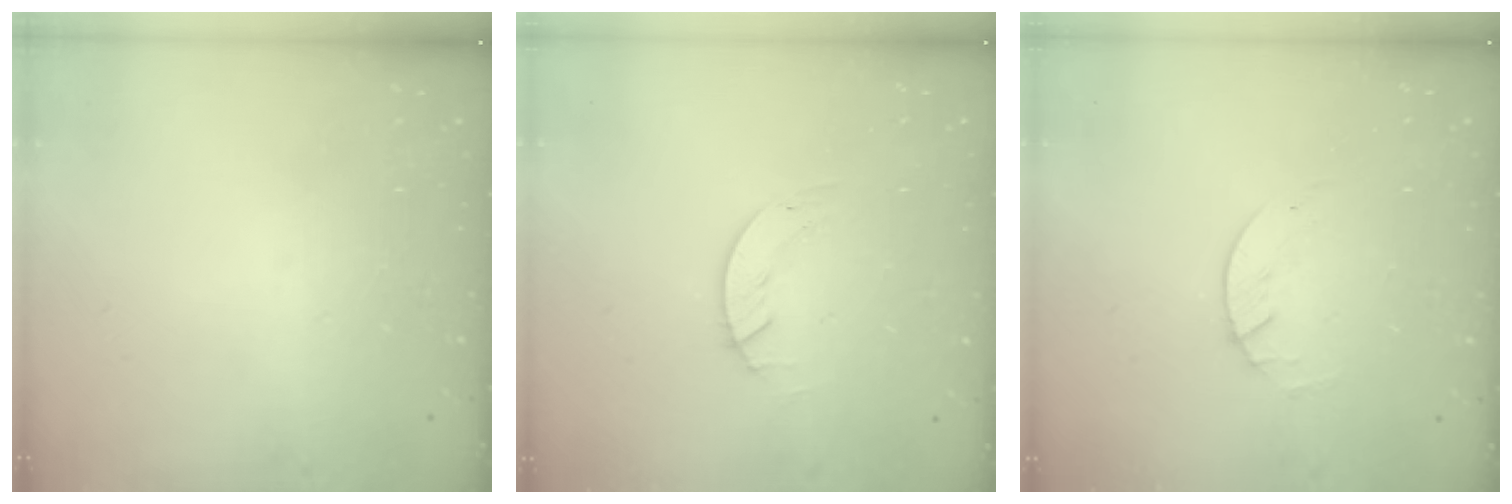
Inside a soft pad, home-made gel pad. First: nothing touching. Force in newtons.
{"total": 1.4, "press": 1.4, "slide": 0.2}
{"total": 1.7, "press": 1.6, "slide": 0.2}